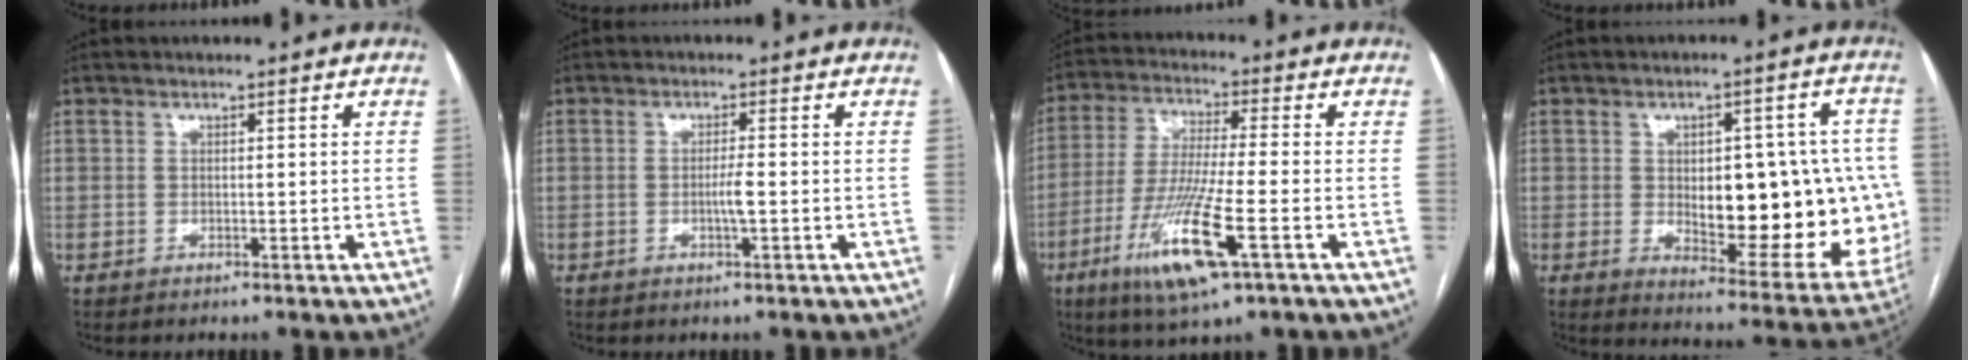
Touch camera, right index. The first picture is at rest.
{"total": 2.1, "force": [-0.5, -0.1, 2.1], "torque": [-0.039, -0.002, -0.009]}
{"total": 13.3, "force": [-5.6, 0.8, 12.0], "torque": [-0.246, -0.025, -0.102]}
{"total": 20.6, "force": [-1.0, 8.4, 18.8], "torque": [-0.186, 0.019, 0.017]}